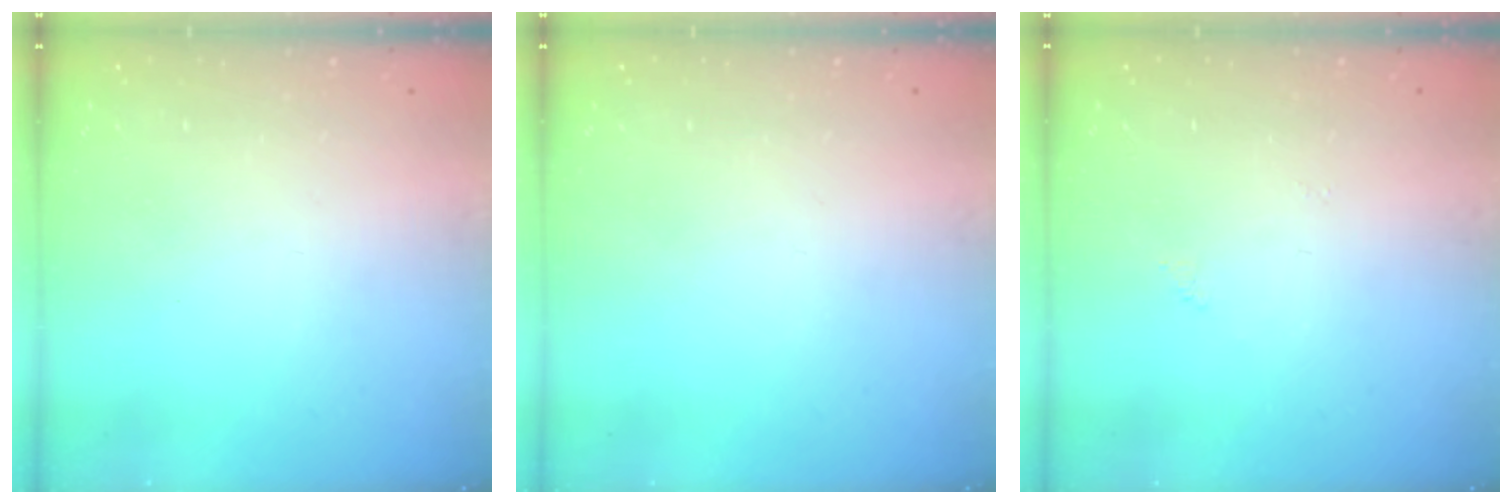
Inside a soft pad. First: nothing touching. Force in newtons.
{"total": 0.0}
{"total": 3.3, "press": 3.3, "slide": 0.5}